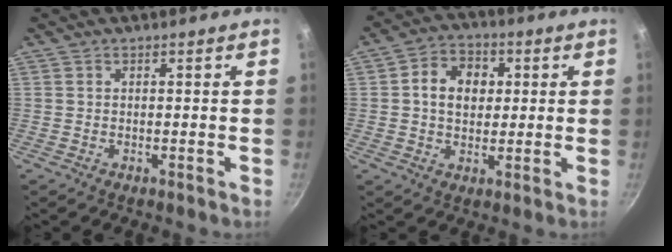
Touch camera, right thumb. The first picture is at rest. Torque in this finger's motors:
{"motor_torque": [0.04, 0.11, -0.10, 0.17, 0.05]}